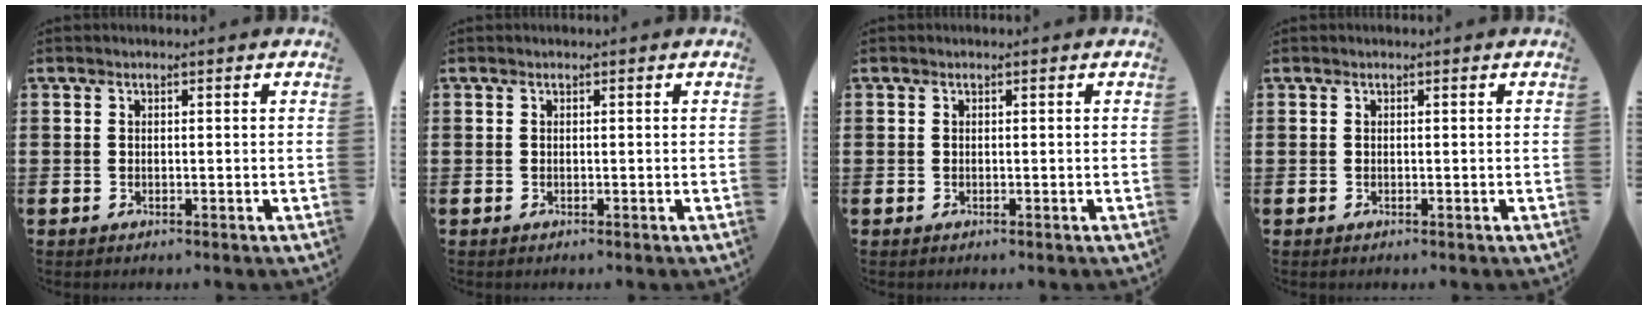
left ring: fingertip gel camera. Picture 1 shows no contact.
{"total": 0.0}
{"total": 0.0}
{"total": 0.0}